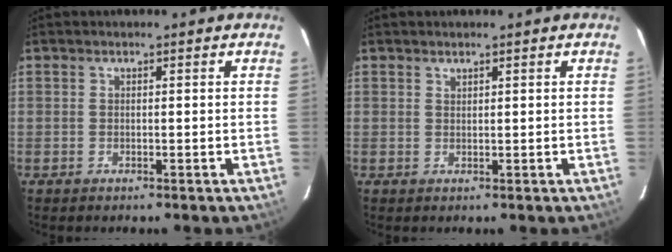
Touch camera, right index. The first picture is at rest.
{"total": 0.6, "force": [0.6, 0.1, 0.1], "torque": [-0.001, 0.001, 0.013]}